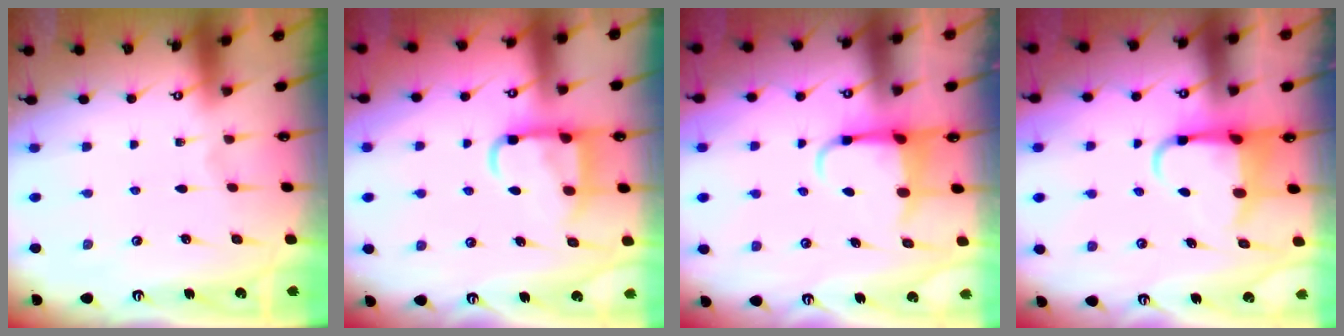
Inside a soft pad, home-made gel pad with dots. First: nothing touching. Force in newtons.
{"total": 9.5, "press": 9.4, "slide": 1.5}
{"total": 4.6, "press": 4.6, "slide": 0.6}
{"total": 5.3, "press": 5.2, "slide": 1.0}